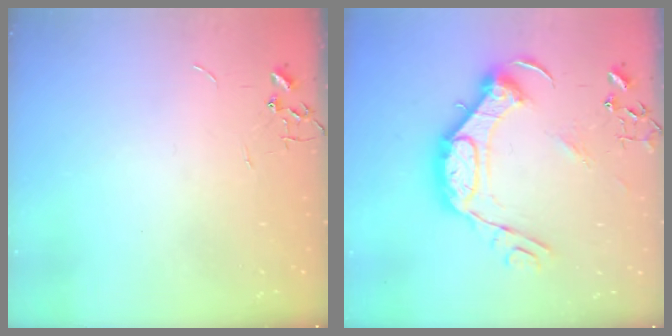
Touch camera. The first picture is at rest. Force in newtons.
{"total": 18.6, "press": 18.6, "slide": 1.3}